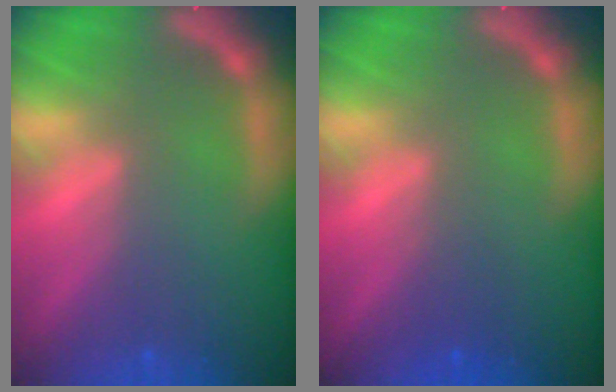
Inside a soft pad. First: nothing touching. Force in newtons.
{"total": 1.4}